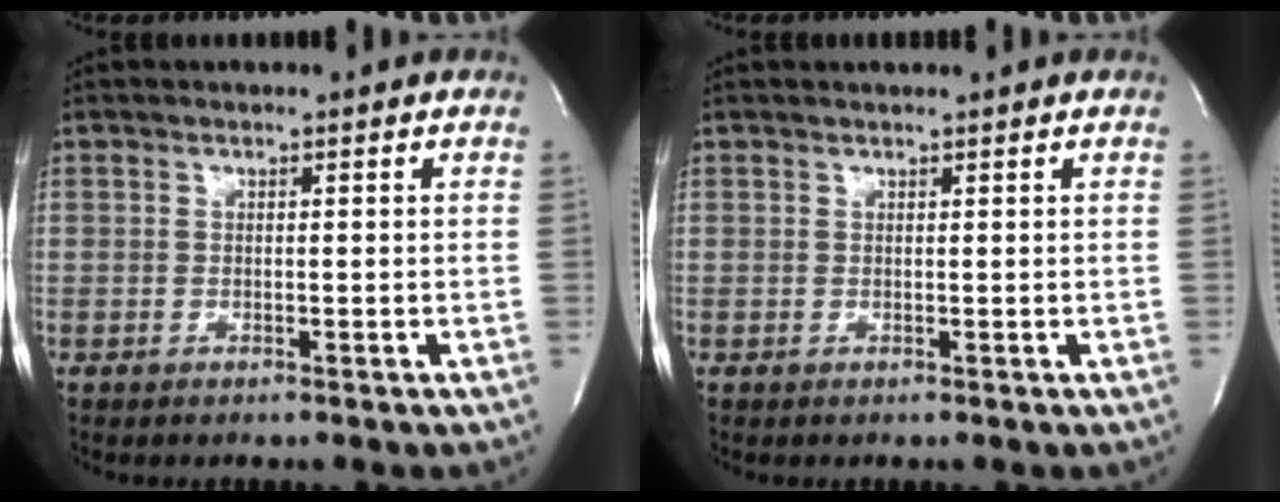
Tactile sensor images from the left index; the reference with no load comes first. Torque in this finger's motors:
{"motor_torque": [0.14, -0.08, 0.00, 0.01]}